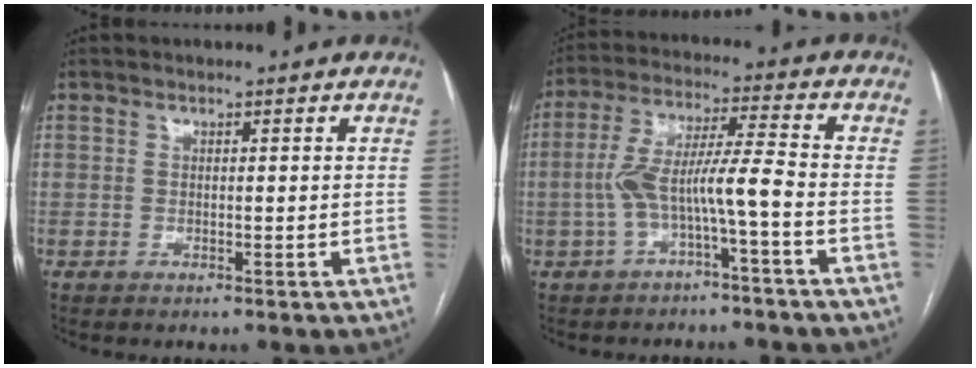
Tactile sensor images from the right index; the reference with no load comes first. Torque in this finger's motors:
{"motor_torque": [0.62, -0.05, 0.28, 0.17]}